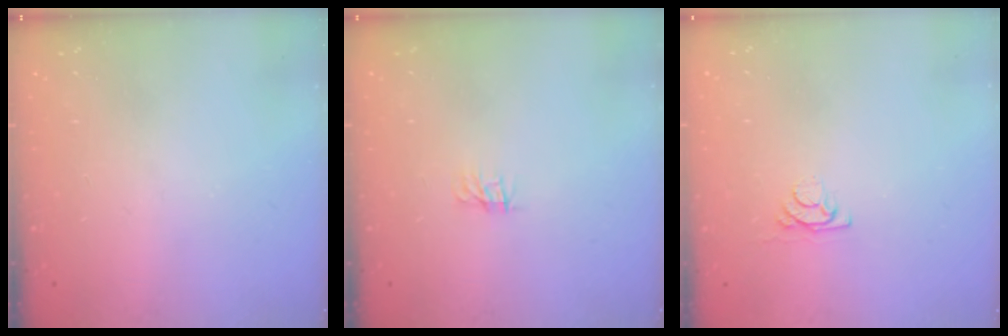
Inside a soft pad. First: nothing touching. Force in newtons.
{"total": 0.0}
{"total": 3.8, "press": 3.8, "slide": 0.4}